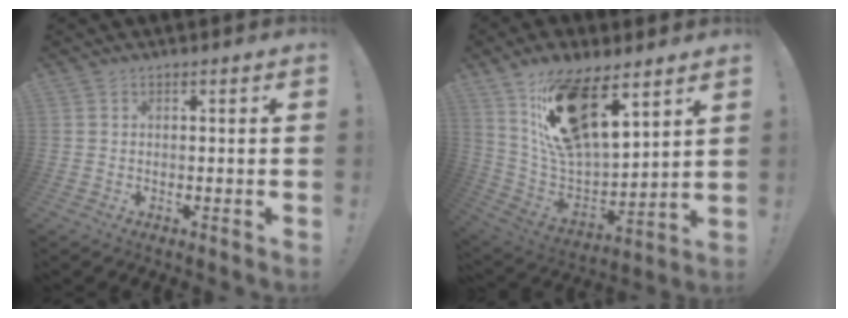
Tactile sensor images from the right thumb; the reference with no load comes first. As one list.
[{"total": 19.7, "force": [12.2, 7.7, 13.4], "torque": [-0.251, -0.075, 0.219]}]